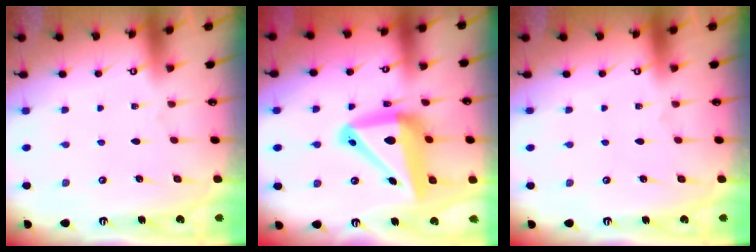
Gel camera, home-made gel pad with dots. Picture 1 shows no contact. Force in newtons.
{"total": 16.8, "press": 16.6, "slide": 2.3}
{"total": 0.0}